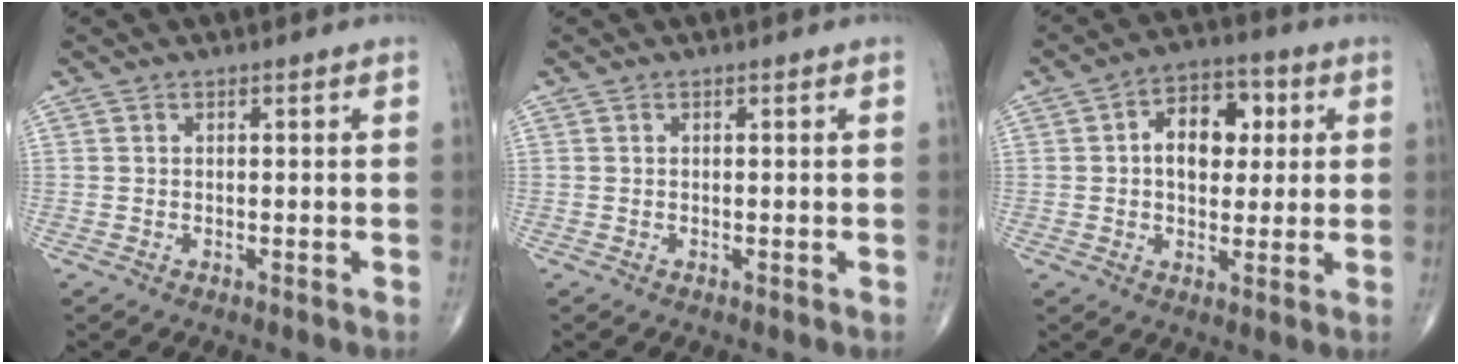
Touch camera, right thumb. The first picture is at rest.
{"total": 0.0}
{"total": 10.5, "force": [1.9, 7.0, 7.6], "torque": [-0.077, 0.011, 0.023]}